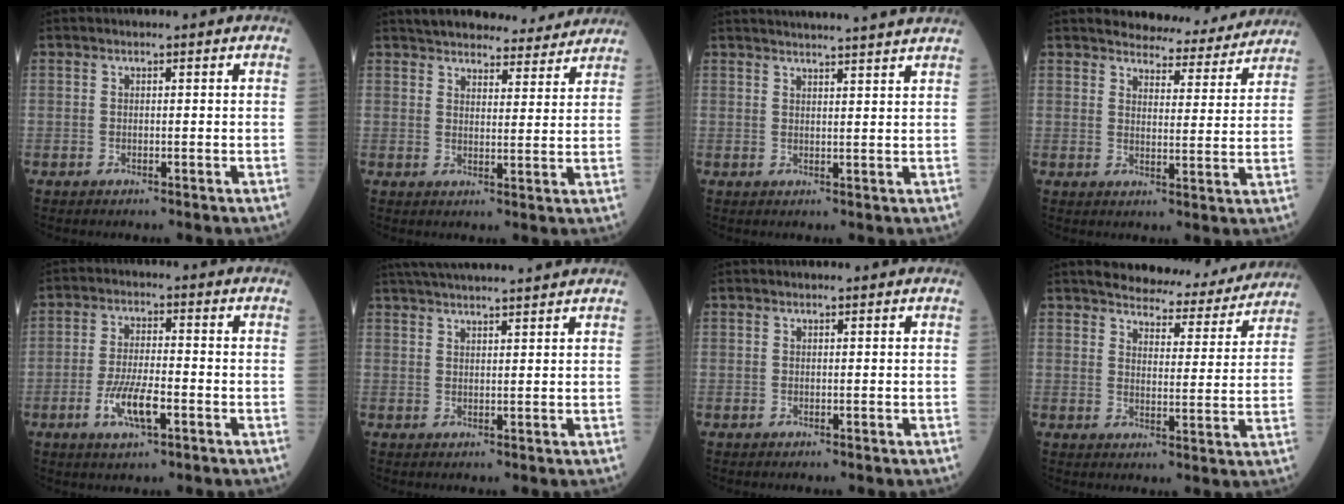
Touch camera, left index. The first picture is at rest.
{"total": 15.3, "force": [14.2, 3.7, 4.4], "torque": [-0.045, 0.011, 0.181]}
{"total": 13.2, "force": [12.5, -0.9, 4.0], "torque": [-0.060, -0.007, 0.151]}
{"total": 10.7, "force": [10.2, 2.5, 1.8], "torque": [-0.010, -0.014, 0.116]}
{"total": 6.7, "force": [-2.8, 1.6, 5.9], "torque": [-0.119, -0.006, -0.051]}
{"total": 13.0, "force": [11.8, 0.4, 5.4], "torque": [-0.096, 0.033, 0.174]}
{"total": 0.0}
{"total": 13.9, "force": [13.1, 3.3, 3.3], "torque": [-0.023, -0.016, 0.149]}